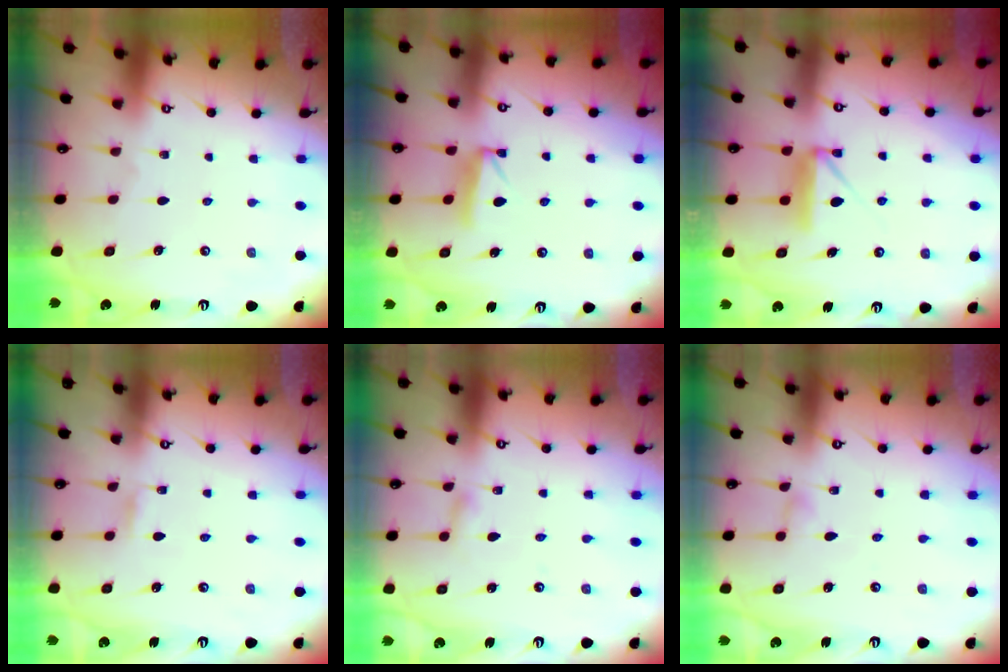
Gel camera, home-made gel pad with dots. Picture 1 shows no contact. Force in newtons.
{"total": 7.7, "press": 7.7, "slide": 0.7}
{"total": 8.9, "press": 8.9, "slide": 0.3}
{"total": 1.1, "press": 1.1, "slide": 0.1}
{"total": 2.4, "press": 2.4, "slide": 0.2}
{"total": 2.3, "press": 2.3, "slide": 0.2}